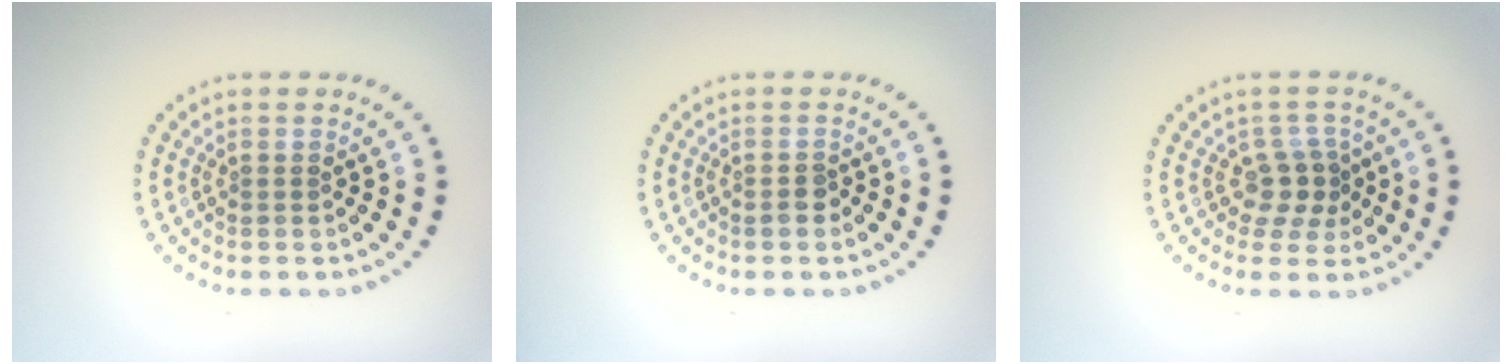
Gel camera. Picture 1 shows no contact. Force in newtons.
{"total": 1.3, "press": 1.1, "slide": 0.5}
{"total": 2.6, "press": 2.2, "slide": 1.4}